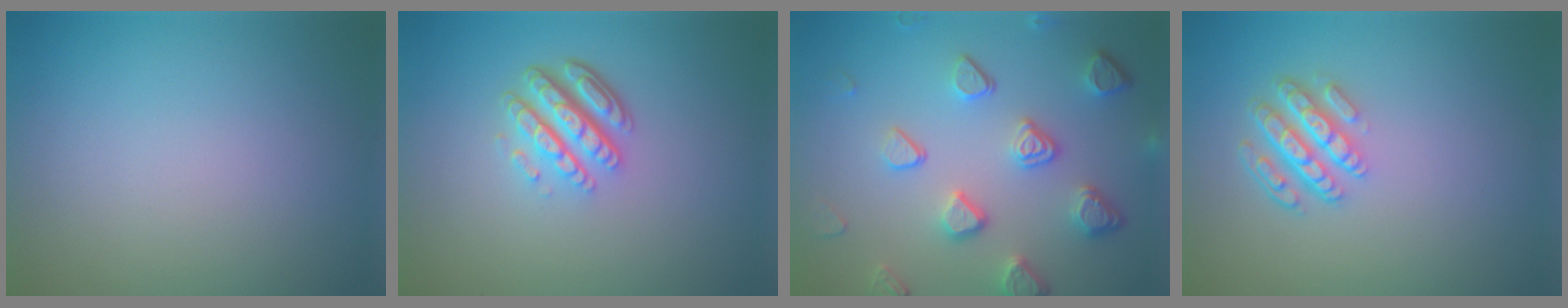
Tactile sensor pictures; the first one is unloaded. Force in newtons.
{"total": 4.9, "press": 3.4, "slide": 3.5}
{"total": 5.2, "press": 4.0, "slide": 3.3}
{"total": 4.4, "press": 3.2, "slide": 3.0}